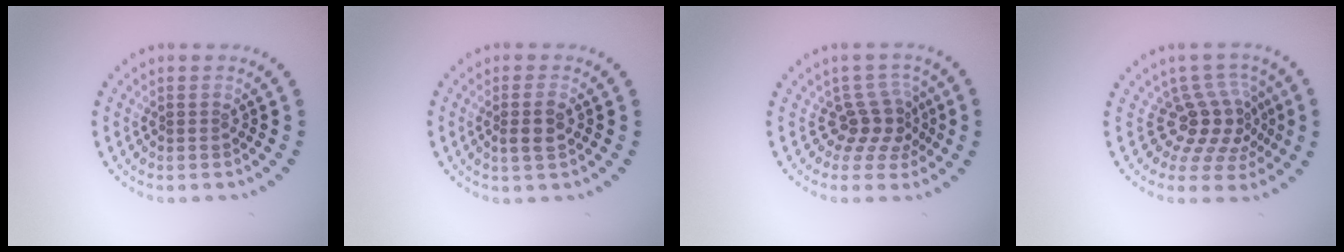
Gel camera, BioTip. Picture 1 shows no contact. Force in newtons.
{"total": 1.7, "press": 1.6, "slide": 0.5}
{"total": 2.9, "press": 2.0, "slide": 2.2}
{"total": 4.0, "press": 2.8, "slide": 2.9}